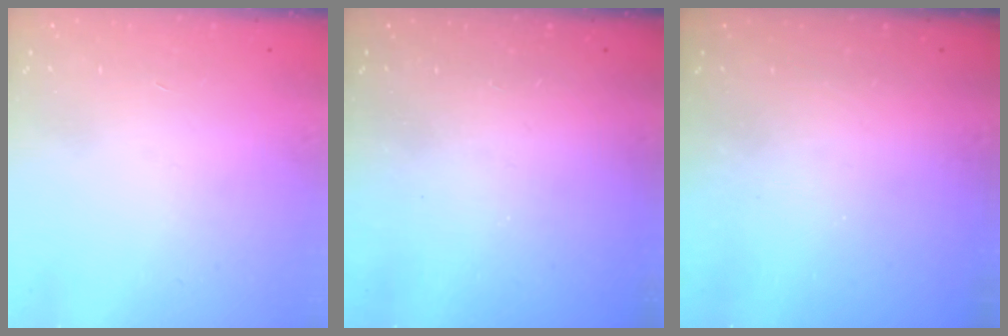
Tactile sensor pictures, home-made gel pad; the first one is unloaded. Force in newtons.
{"total": 0.0}
{"total": 0.0}